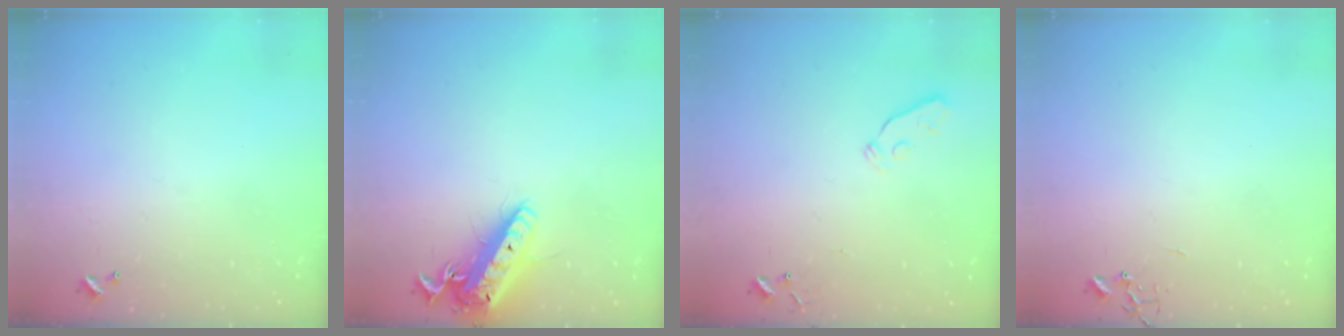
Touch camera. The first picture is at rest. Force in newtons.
{"total": 16.1, "press": 15.8, "slide": 3.2}
{"total": 3.3, "press": 3.2, "slide": 0.7}
{"total": 0.0}